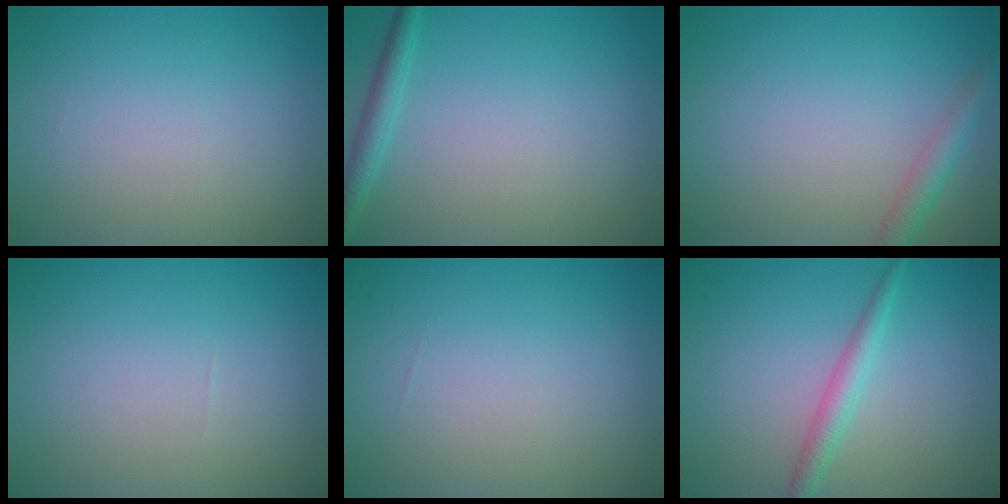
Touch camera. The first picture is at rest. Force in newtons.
{"total": 1.8, "press": 1.8, "slide": 0.1}
{"total": 2.2, "press": 2.2, "slide": 0.1}
{"total": 0.0}
{"total": 0.0}
{"total": 2.2, "press": 2.2, "slide": 0.1}